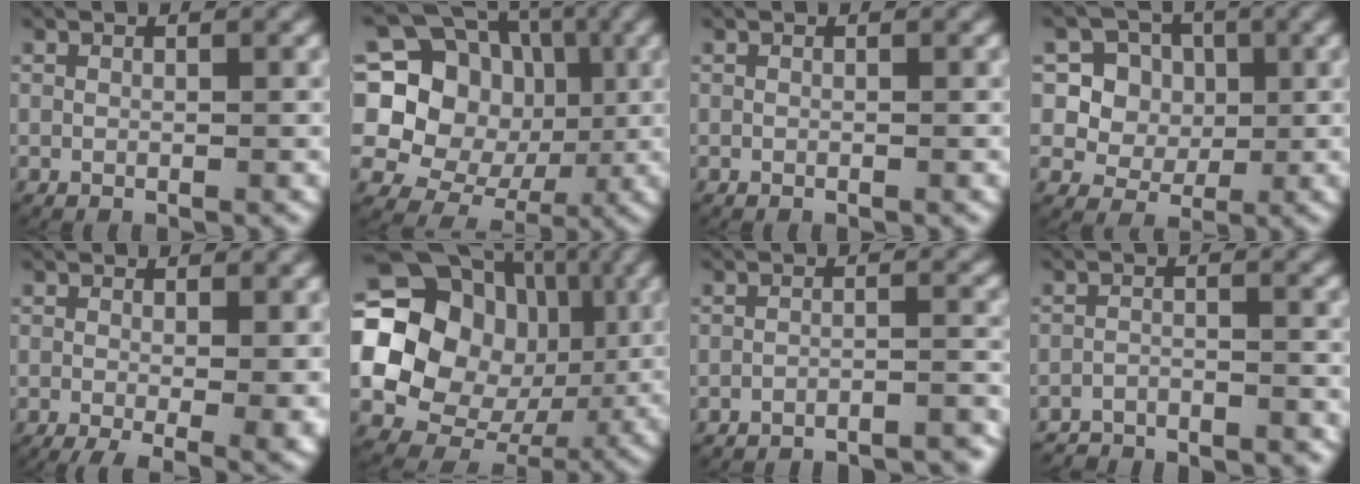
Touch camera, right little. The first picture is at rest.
{"total": 16.8, "force": [0.0, 14.9, 7.8], "torque": [-0.186, -0.040, 0.003]}
{"total": 0.0}
{"total": 6.6, "force": [0.0, 6.3, 2.1], "torque": [-0.055, -0.013, -0.002]}
{"total": 4.8, "force": [-2.1, 1.6, 4.0], "torque": [-0.048, -0.023, -0.022]}
{"total": 19.8, "force": [0.1, 17.2, 9.9], "torque": [-0.220, -0.047, 0.006]}
{"total": 6.5, "force": [-6.2, 1.2, 1.2], "torque": [-0.009, -0.012, -0.099]}
{"total": 4.1, "force": [-4.0, 1.0, 0.3], "torque": [-0.007, -0.014, -0.070]}